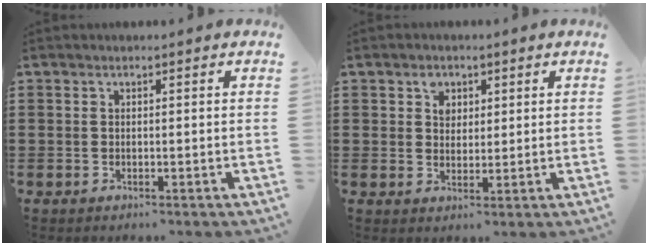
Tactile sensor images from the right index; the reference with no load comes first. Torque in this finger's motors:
{"motor_torque": [0.03, -0.01, 0.02, 0.01]}